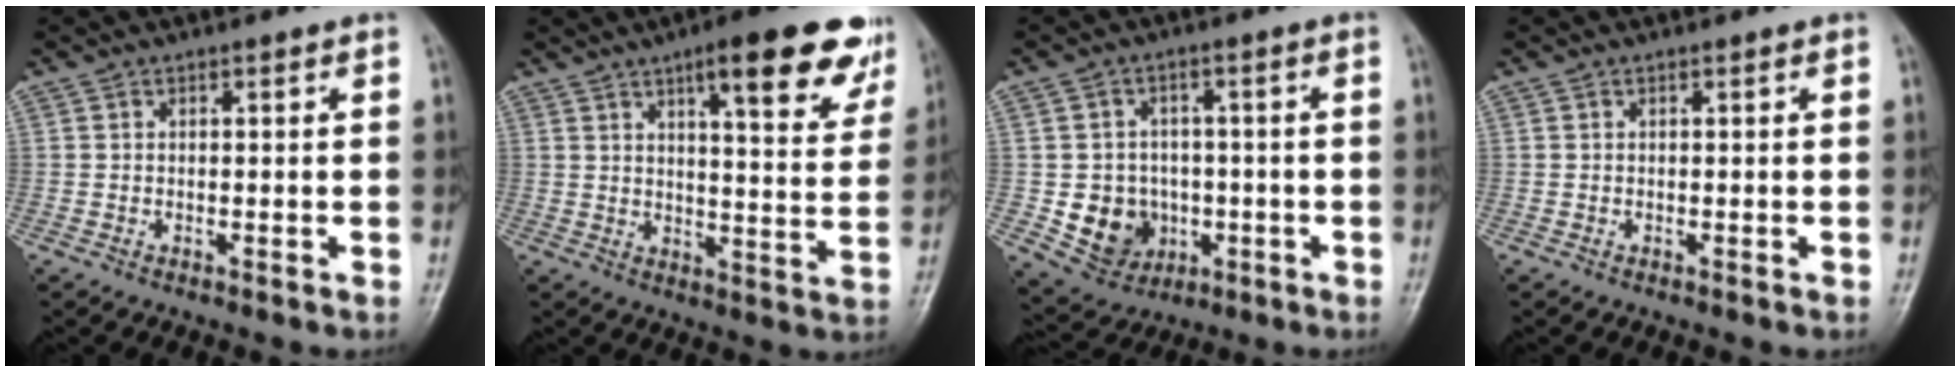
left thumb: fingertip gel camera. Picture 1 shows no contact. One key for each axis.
{"total": 17.0, "fx": 10.2, "fy": 4.6, "fz": 12.8, "tx": -0.131, "ty": -0.043, "tz": 0.130}
{"total": 9.0, "fx": -1.6, "fy": 8.1, "fz": 3.6, "tx": -0.025, "ty": 0.008, "tz": -0.014}
{"total": 0.0}